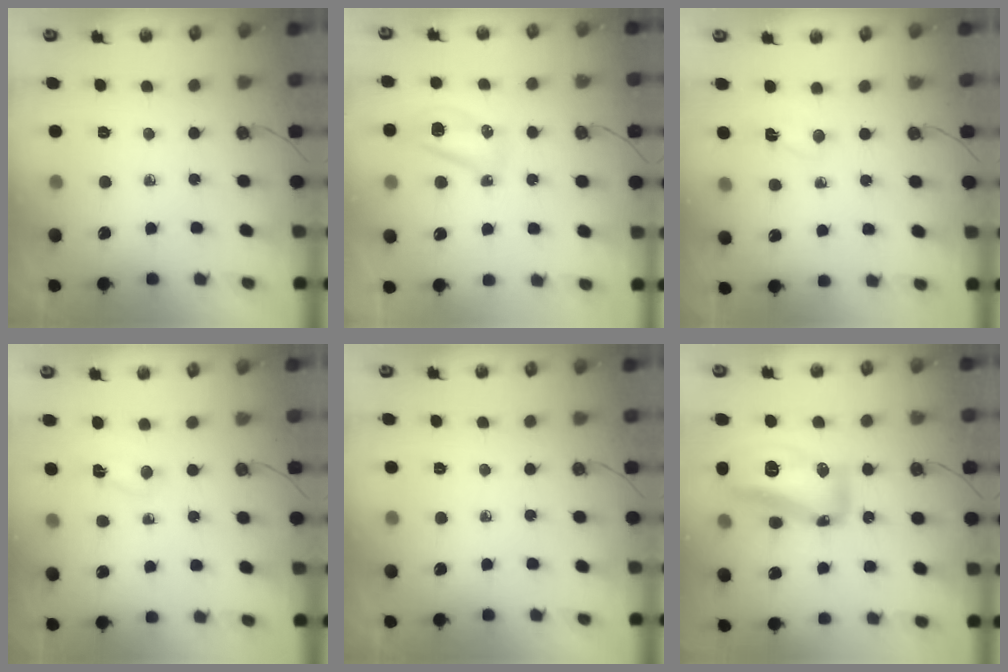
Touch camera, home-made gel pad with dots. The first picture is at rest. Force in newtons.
{"total": 13.5, "press": 9.4, "slide": 9.7}
{"total": 2.4, "press": 2.4, "slide": 0.5}
{"total": 2.0, "press": 2.0, "slide": 0.4}
{"total": 0.0}
{"total": 32.3, "press": 23.8, "slide": 21.9}